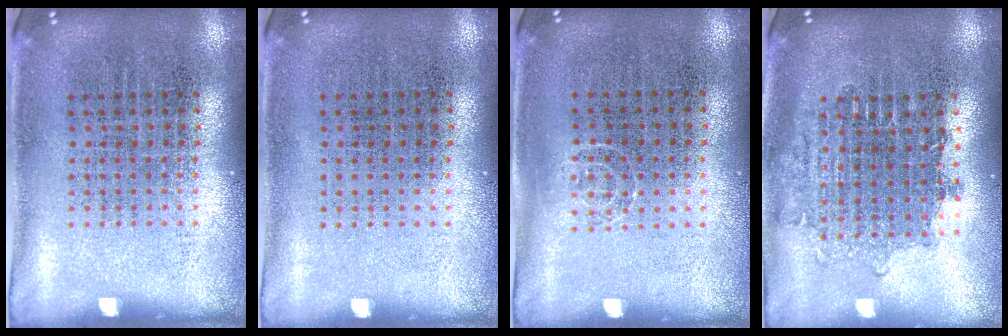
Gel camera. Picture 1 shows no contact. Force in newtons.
{"total": 0.0}
{"total": 0.7, "press": 0.5, "slide": 0.5}
{"total": 1.7, "press": 1.4, "slide": 1.0}